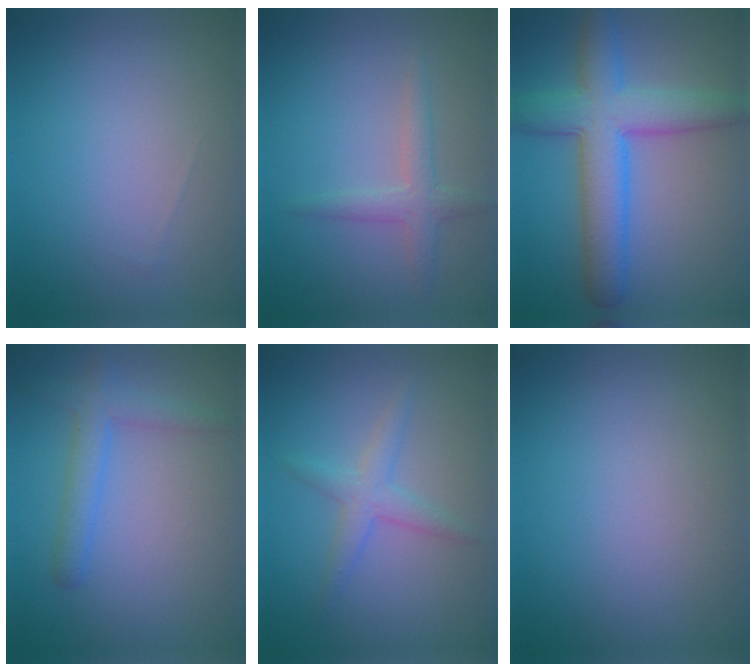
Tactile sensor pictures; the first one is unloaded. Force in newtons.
{"total": 2.1, "press": 2.1, "slide": 0.0}
{"total": 7.3, "press": 7.3, "slide": 0.3}
{"total": 2.7, "press": 2.7, "slide": 0.1}
{"total": 2.2, "press": 2.2, "slide": 0.1}
{"total": 0.0}